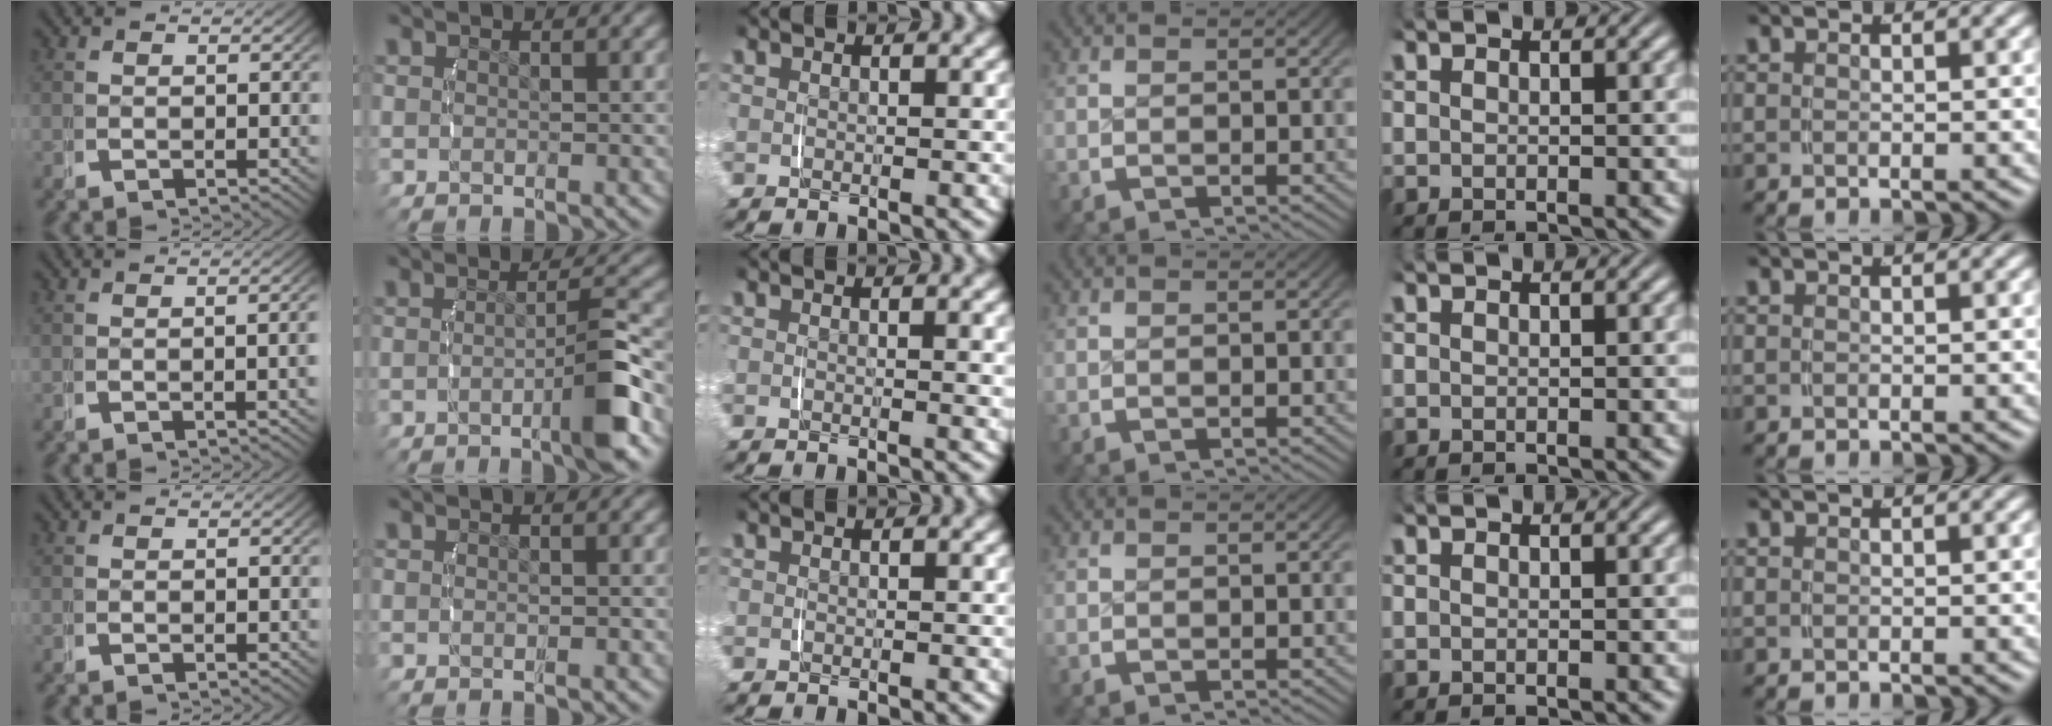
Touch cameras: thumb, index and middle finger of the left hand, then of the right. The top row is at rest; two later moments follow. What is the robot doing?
{"motion": "lift_and_place", "object": "jewelry box"}